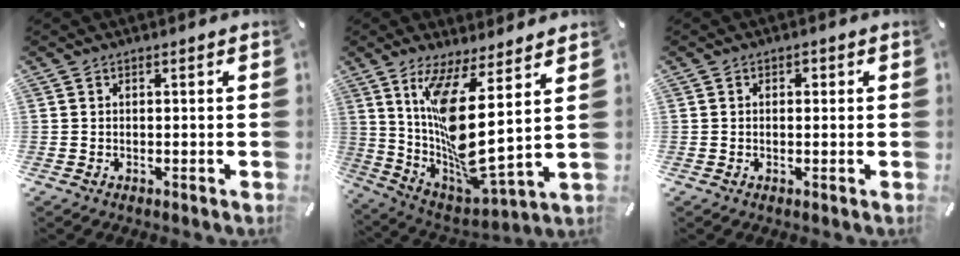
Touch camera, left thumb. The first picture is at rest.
{"total": 14.7, "force": [6.2, 2.5, 13.1], "torque": [-0.278, -0.083, 0.097]}
{"total": 1.2, "force": [0.2, 0.9, 0.7], "torque": [-0.009, 0.002, 0.000]}